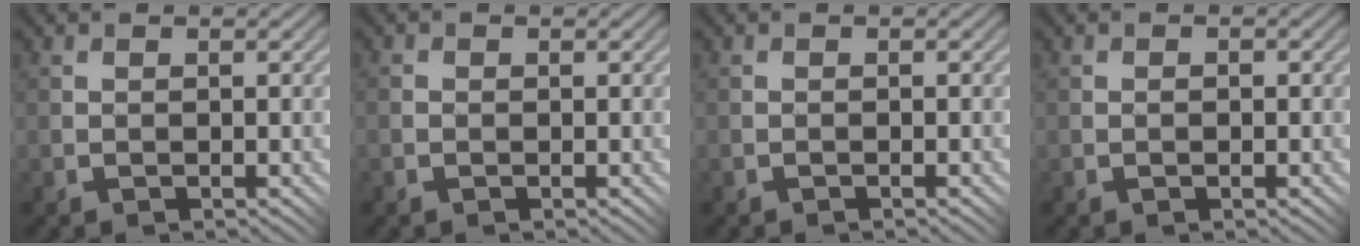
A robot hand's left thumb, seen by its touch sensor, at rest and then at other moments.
{"total": 1.2, "force": [-0.2, 1.1, 0.1], "torque": [0.004, 0.004, -0.012]}
{"total": 0.0}
{"total": 0.7, "force": [-0.2, 0.4, 0.5], "torque": [0.001, 0.005, -0.001]}